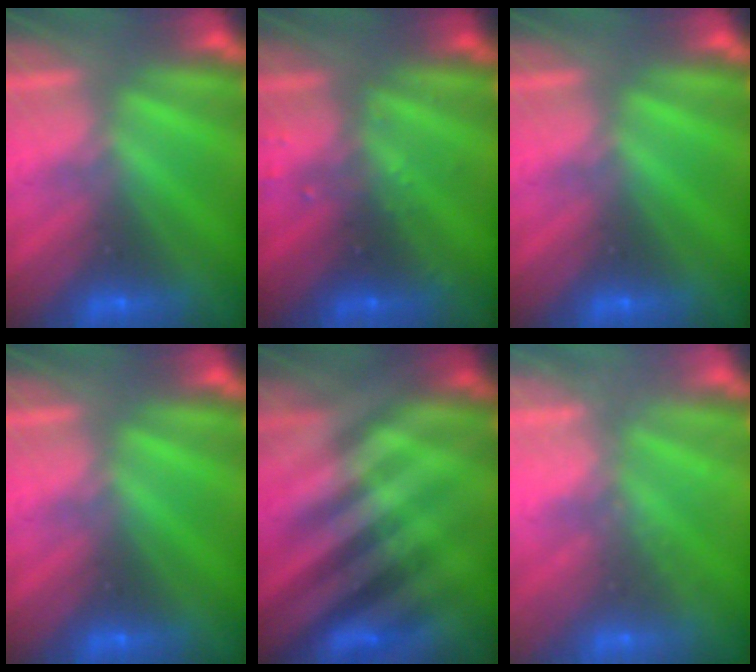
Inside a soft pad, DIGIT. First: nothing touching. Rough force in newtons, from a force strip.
{"total": 2.9}
{"total": 0.0}
{"total": 0.0}
{"total": 2.6}
{"total": 1.9}